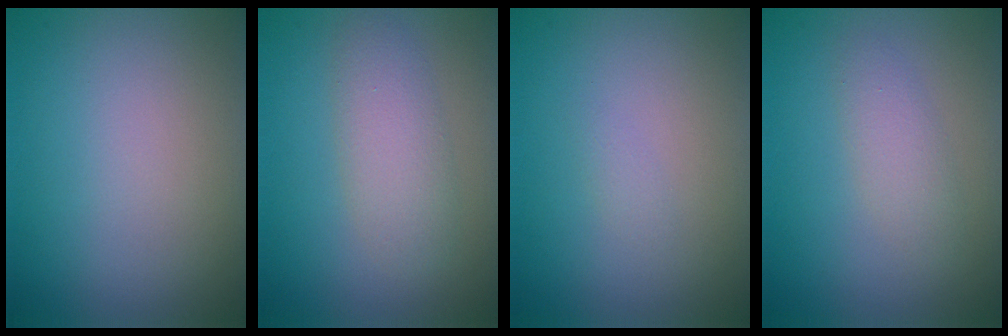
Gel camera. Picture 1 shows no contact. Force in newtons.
{"total": 3.2, "press": 3.2, "slide": 0.2}
{"total": 0.5, "press": 0.5, "slide": 0.1}
{"total": 1.9, "press": 1.9, "slide": 0.1}